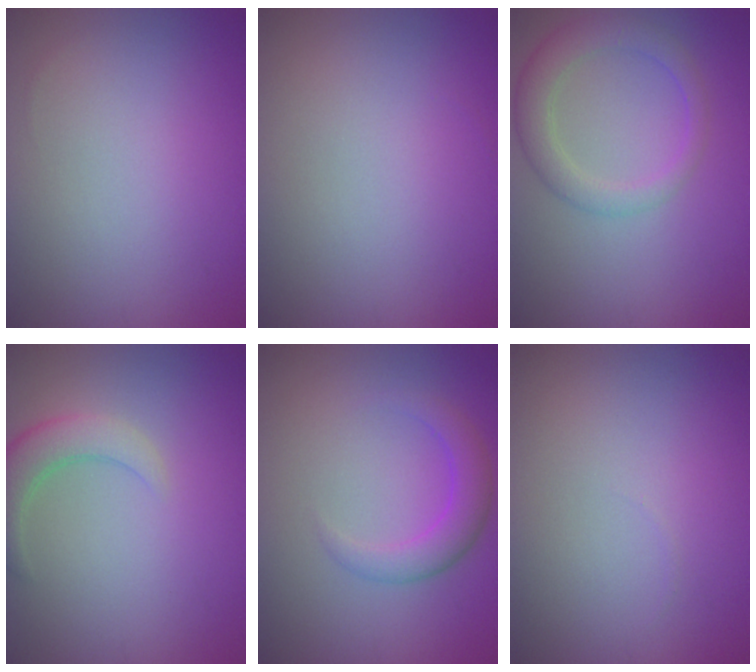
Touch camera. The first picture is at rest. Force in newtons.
{"total": 0.0}
{"total": 3.5, "press": 3.5, "slide": 0.3}
{"total": 3.4, "press": 3.4, "slide": 0.4}
{"total": 3.0, "press": 3.0, "slide": 0.1}
{"total": 0.0}